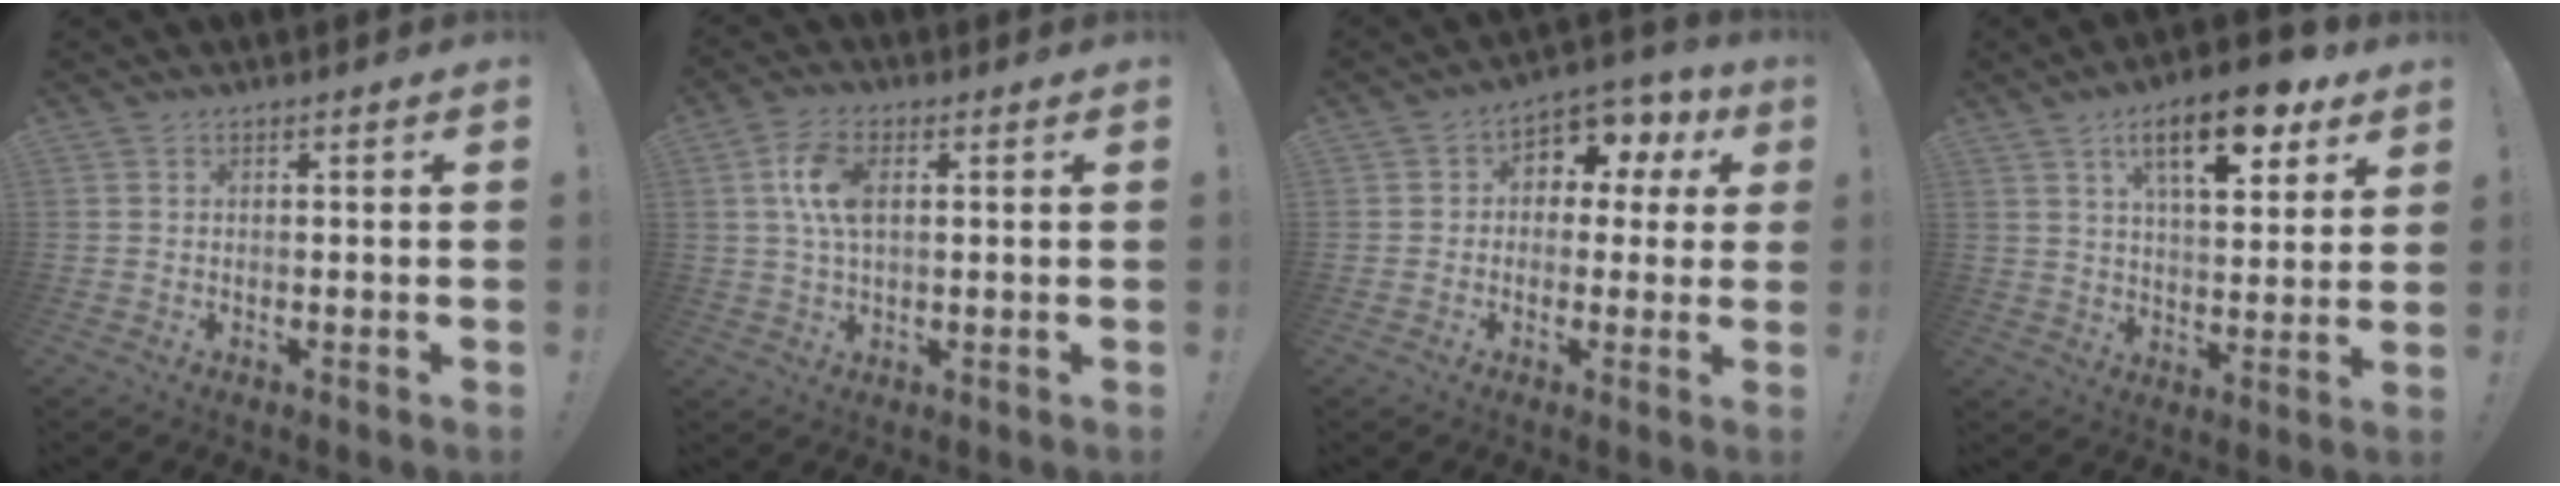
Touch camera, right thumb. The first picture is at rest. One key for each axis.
{"total": 8.9, "fx": 1.8, "fy": 4.7, "fz": 7.3, "tx": -0.153, "ty": 0.003, "tz": 0.031}
{"total": 7.2, "fx": 2.4, "fy": 5.4, "fz": 4.1, "tx": -0.052, "ty": -0.015, "tz": 0.046}
{"total": 16.0, "fx": 8.6, "fy": 6.1, "fz": 12.0, "tx": -0.179, "ty": -0.034, "tz": 0.138}